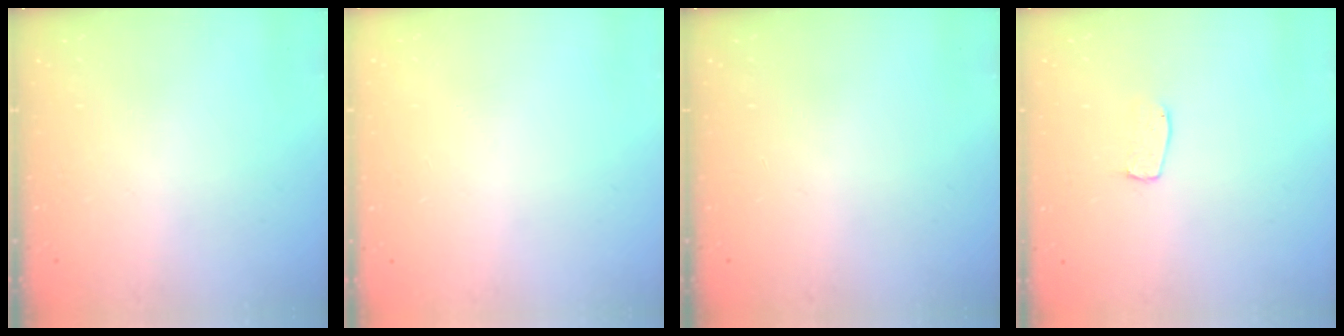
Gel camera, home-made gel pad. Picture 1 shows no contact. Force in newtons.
{"total": 0.0}
{"total": 0.0}
{"total": 4.5, "press": 4.5, "slide": 0.2}